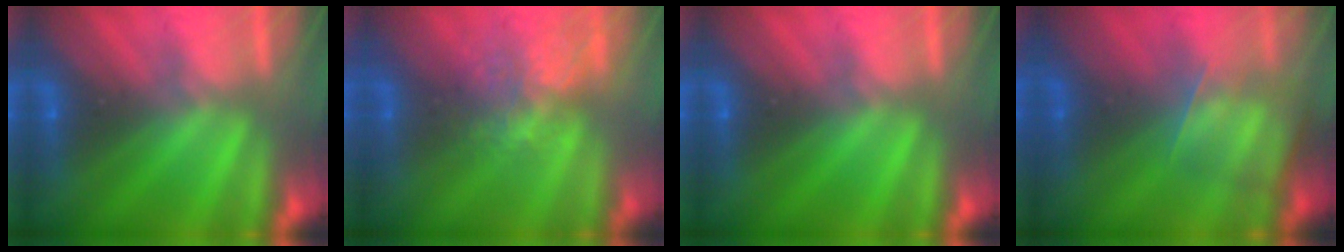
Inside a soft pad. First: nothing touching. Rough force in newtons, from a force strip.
{"total": 3.7}
{"total": 0.0}
{"total": 3.7}